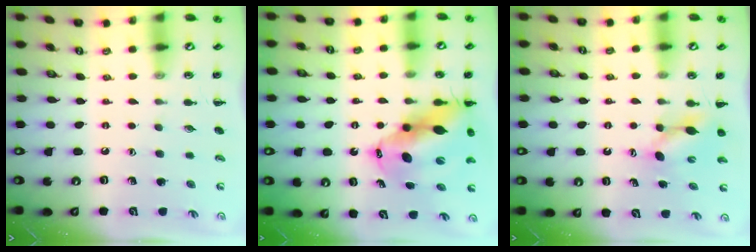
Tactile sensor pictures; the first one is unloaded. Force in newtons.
{"total": 15.6, "press": 15.0, "slide": 4.3}
{"total": 4.5, "press": 4.4, "slide": 0.6}